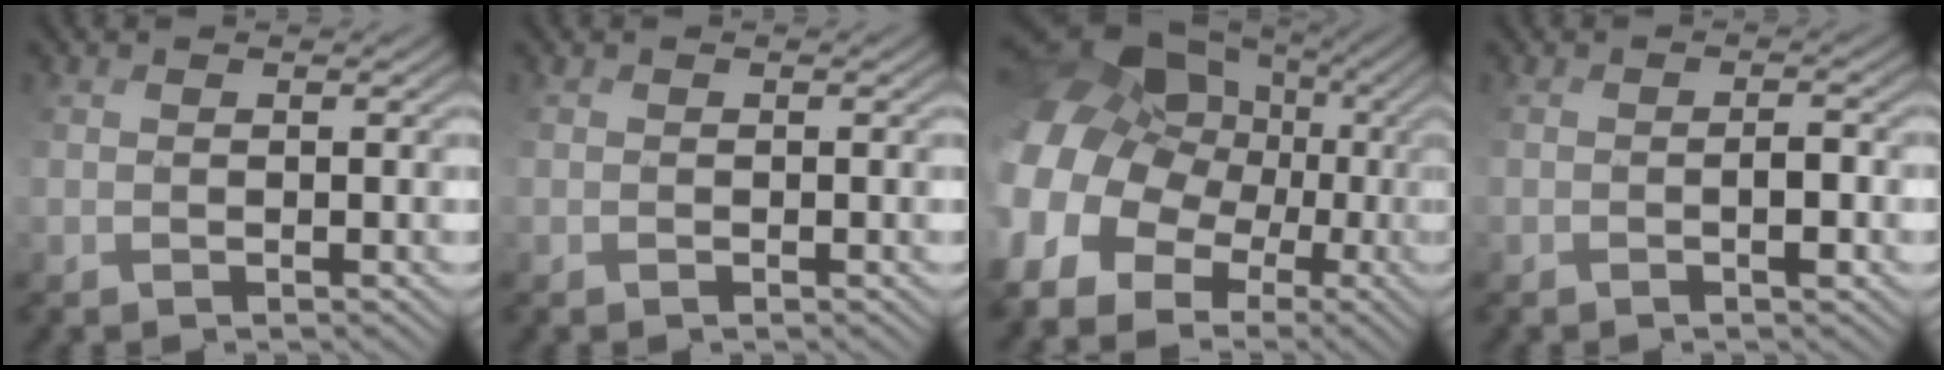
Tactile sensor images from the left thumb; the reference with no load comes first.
{"total": 0.6, "force": [-0.2, 0.5, 0.2], "torque": [-0.005, -0.002, -0.004]}
{"total": 16.7, "force": [-2.7, 13.6, 9.3], "torque": [-0.243, -0.015, -0.058]}
{"total": 2.5, "force": [-0.9, 0.8, 2.2], "torque": [-0.029, 0.006, -0.010]}